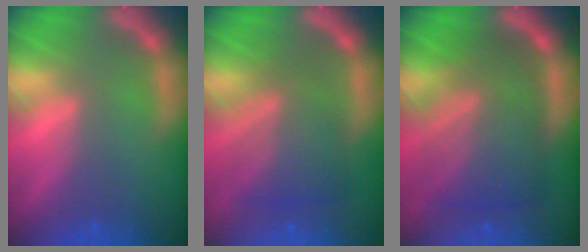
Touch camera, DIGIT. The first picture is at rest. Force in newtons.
{"total": 6.5}
{"total": 9.5}